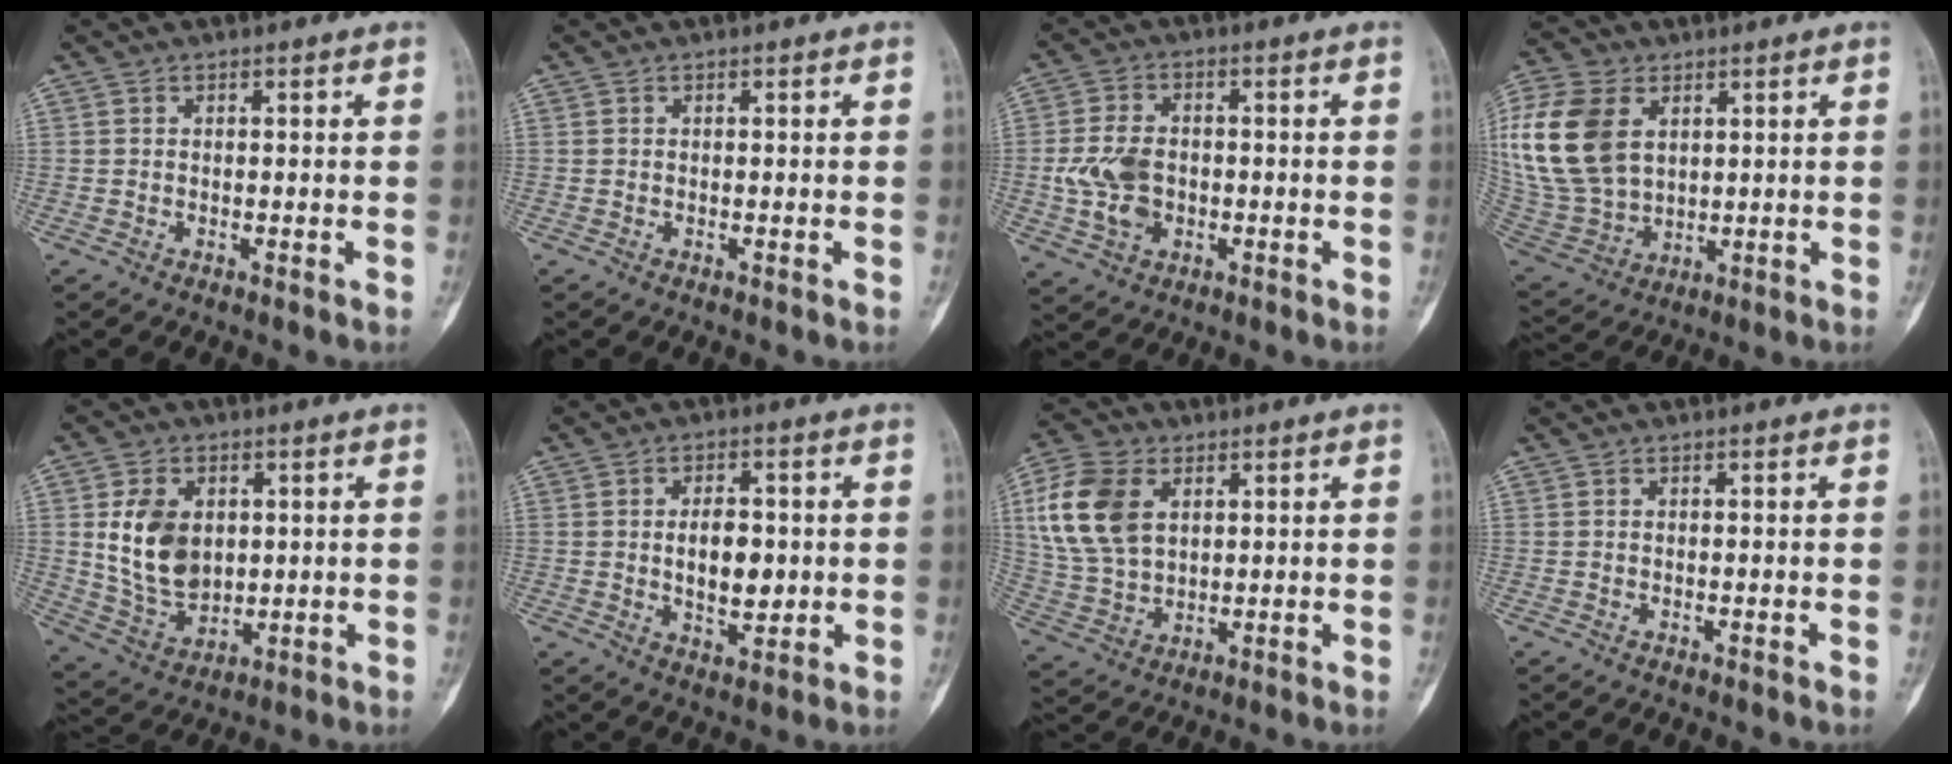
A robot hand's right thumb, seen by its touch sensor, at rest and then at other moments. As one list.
[{"total": 0.0}, {"total": 8.5, "force": [-1.1, 6.1, 5.8], "torque": [-0.105, 0.006, -0.017]}, {"total": 20.5, "force": [5.5, 14.2, 13.7], "torque": [-0.307, -0.011, 0.115]}, {"total": 12.4, "force": [2.1, 9.0, 8.3], "torque": [-0.125, -0.016, 0.056]}, {"total": 7.9, "force": [0.2, 4.6, 6.5], "torque": [-0.079, -0.005, 0.010]}, {"total": 14.2, "force": [4.2, 9.5, 9.6], "torque": [-0.191, -0.004, 0.086]}, {"total": 0.0}]